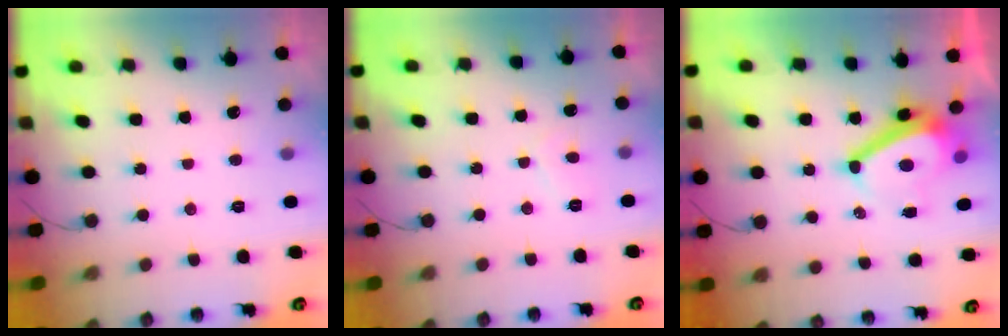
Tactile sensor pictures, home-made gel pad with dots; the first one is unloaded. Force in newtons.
{"total": 1.3, "press": 1.2, "slide": 0.6}
{"total": 9.6, "press": 9.1, "slide": 3.2}